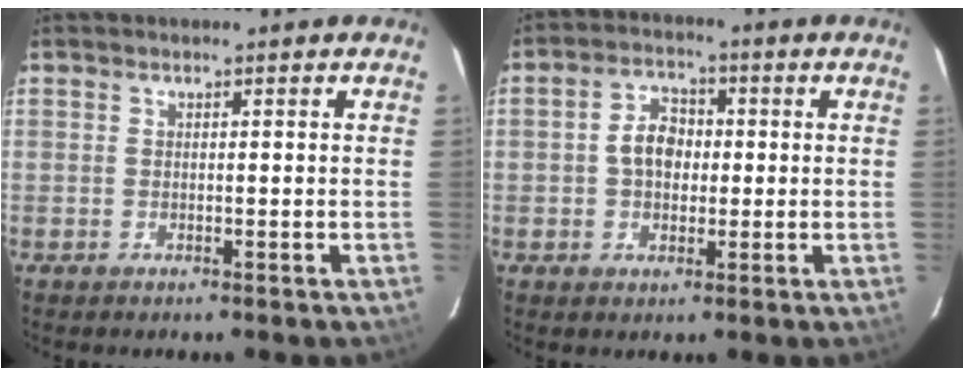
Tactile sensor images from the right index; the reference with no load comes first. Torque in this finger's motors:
{"motor_torque": [0.13, -0.03, 0.15, 0.07]}